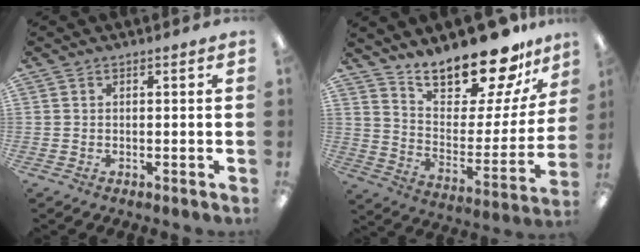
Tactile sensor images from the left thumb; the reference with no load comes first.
{"total": 21.3, "force": [18.2, 6.4, 9.0], "torque": [-0.152, -0.135, 0.313]}